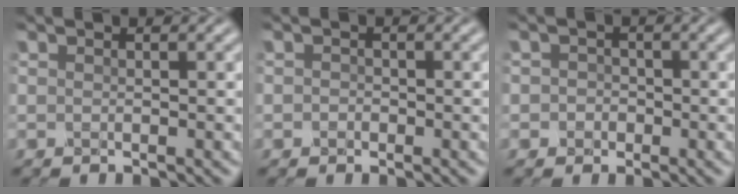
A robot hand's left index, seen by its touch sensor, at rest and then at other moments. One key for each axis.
{"total": 0.7, "fx": -0.2, "fy": 0.7, "fz": 0.2, "tx": -0.002, "ty": -0.004, "tz": -0.007}
{"total": 1.6, "fx": -0.2, "fy": 1.5, "fz": 0.4, "tx": 0.011, "ty": 0.002, "tz": -0.017}